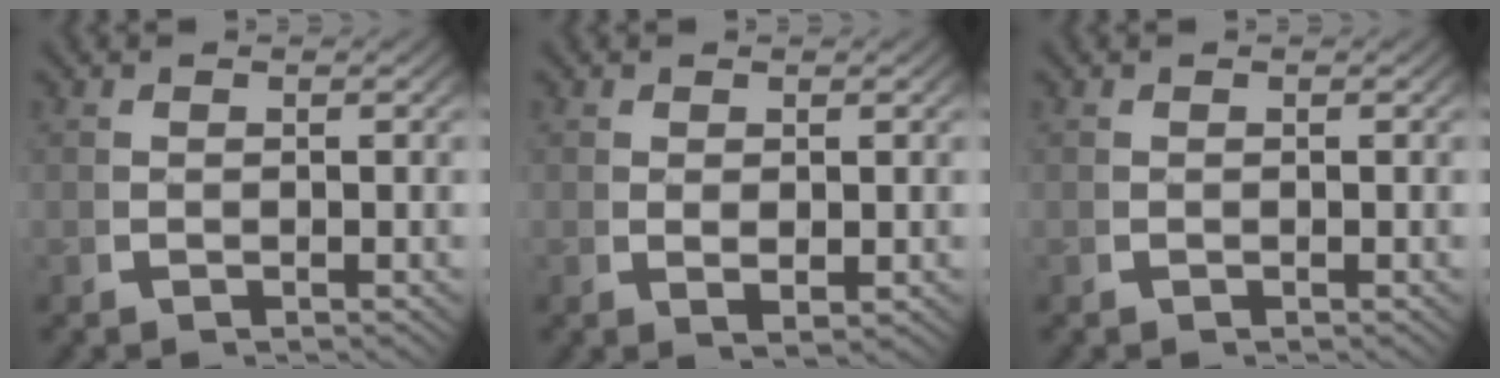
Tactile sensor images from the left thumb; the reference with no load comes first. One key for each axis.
{"total": 1.3, "fx": 0.4, "fy": 0.7, "fz": 1.1, "tx": -0.029, "ty": -0.010, "tz": 0.015}
{"total": 0.0}